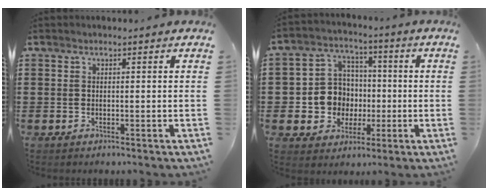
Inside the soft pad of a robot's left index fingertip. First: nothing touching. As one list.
[{"total": 8.4, "force": [-0.2, 8.0, 2.3], "torque": [-0.079, 0.015, 0.008]}]